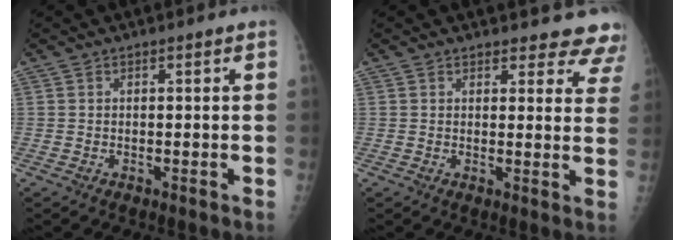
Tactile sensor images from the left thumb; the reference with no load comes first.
{"total": 9.2, "force": [8.6, 3.2, 0.9], "torque": [0.046, -0.044, 0.067]}